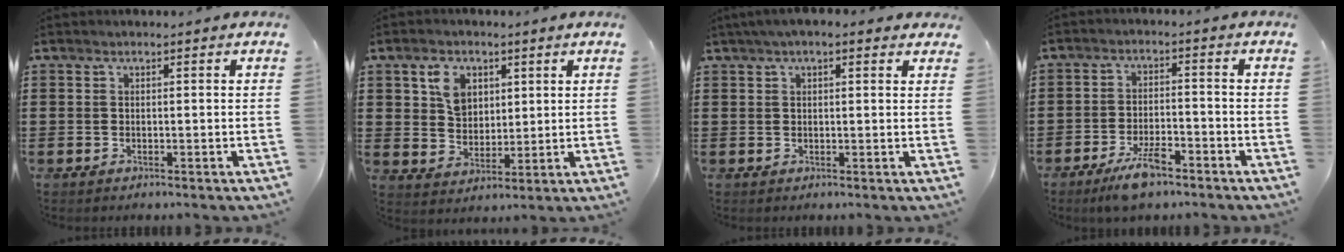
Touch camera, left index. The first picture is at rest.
{"total": 5.6, "force": [2.5, 4.1, 2.9], "torque": [-0.057, 0.008, 0.041]}
{"total": 2.6, "force": [1.6, 0.9, 1.8], "torque": [-0.040, 0.008, 0.027]}
{"total": 5.5, "force": [-4.0, 1.5, 3.4], "torque": [-0.067, 0.006, -0.074]}